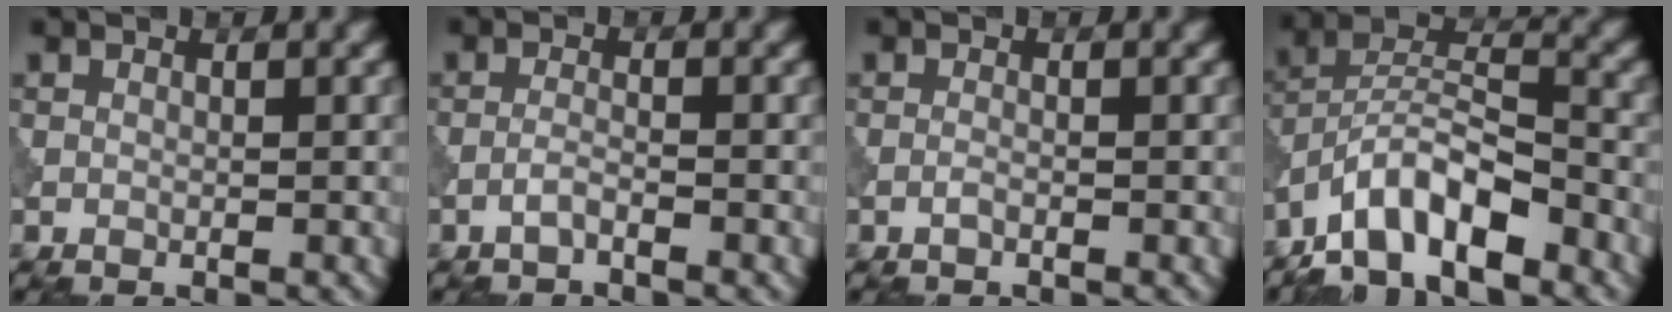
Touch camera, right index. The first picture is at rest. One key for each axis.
{"total": 1.2, "fx": -0.9, "fy": 0.1, "fz": 0.7, "tx": -0.014, "ty": 0.005, "tz": -0.022}
{"total": 0.6, "fx": -0.4, "fy": 0.1, "fz": 0.4, "tx": -0.011, "ty": 0.000, "tz": -0.011}
{"total": 8.3, "fx": -5.8, "fy": 2.9, "fz": 5.2, "tx": -0.081, "ty": 0.012, "tz": -0.118}